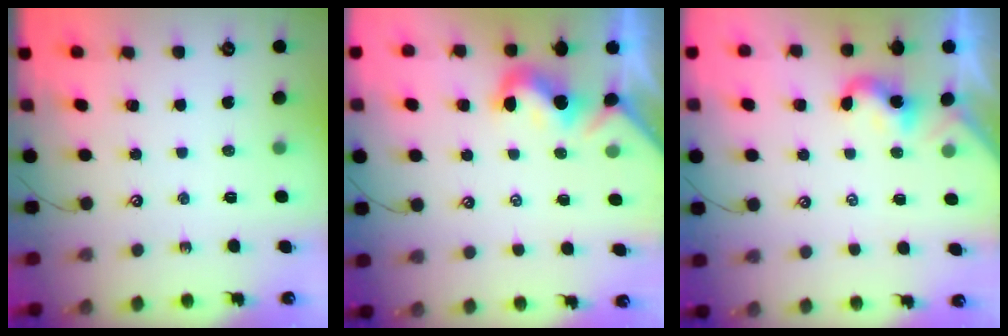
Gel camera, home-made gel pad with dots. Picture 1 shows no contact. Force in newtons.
{"total": 0.0}
{"total": 2.4, "press": 2.4, "slide": 0.2}